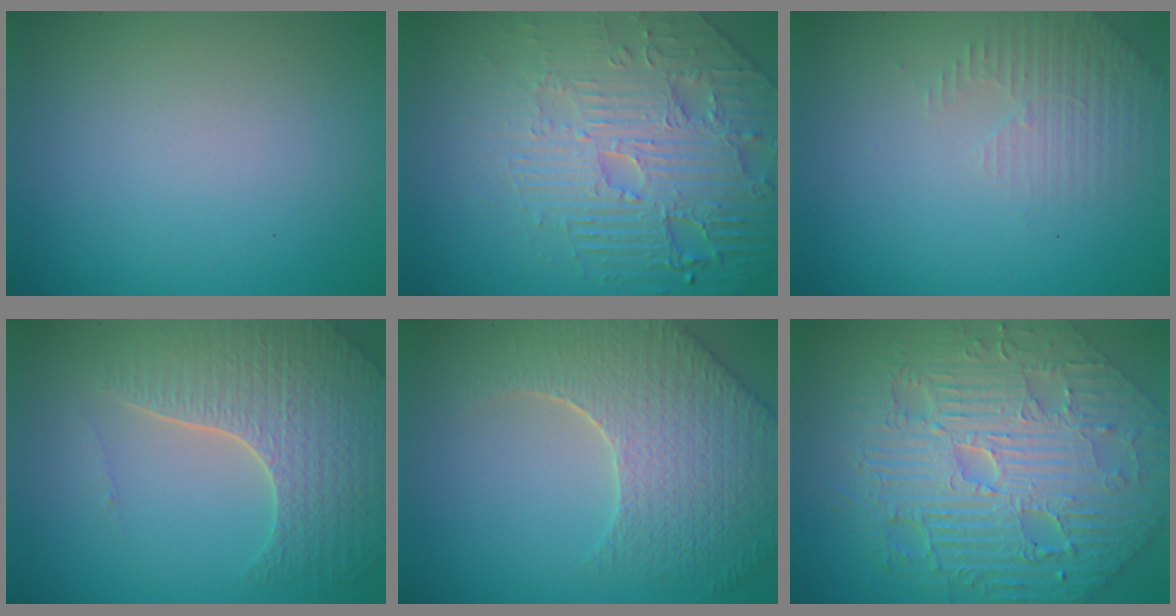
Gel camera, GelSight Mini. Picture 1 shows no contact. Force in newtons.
{"total": 7.0, "press": 5.7, "slide": 4.1}
{"total": 2.3, "press": 2.2, "slide": 0.6}
{"total": 6.2, "press": 4.9, "slide": 3.9}
{"total": 7.8, "press": 5.8, "slide": 5.2}
{"total": 11.6, "press": 7.8, "slide": 8.7}